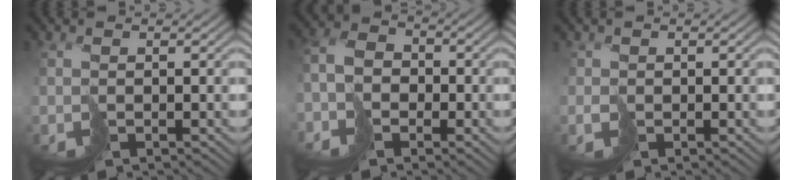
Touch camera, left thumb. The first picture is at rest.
{"total": 5.1, "force": [-2.7, 3.7, 2.2], "torque": [-0.056, -0.006, -0.058]}
{"total": 0.9, "force": [-0.3, 0.7, -0.3], "torque": [0.007, -0.006, -0.003]}